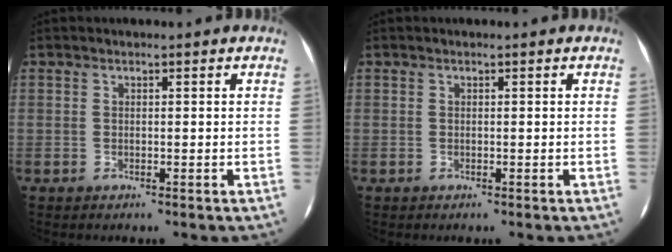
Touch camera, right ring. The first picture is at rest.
{"total": 0.0}